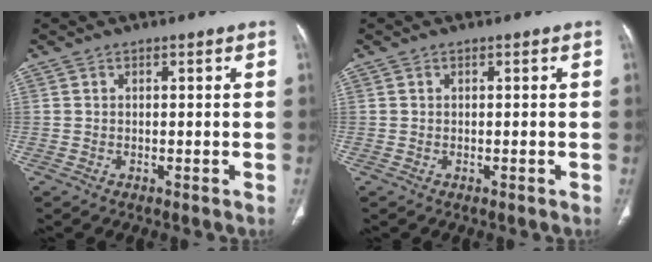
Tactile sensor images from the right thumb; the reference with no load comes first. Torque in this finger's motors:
{"motor_torque": [0.02, -0.11, 0.17, 0.09, 0.00]}